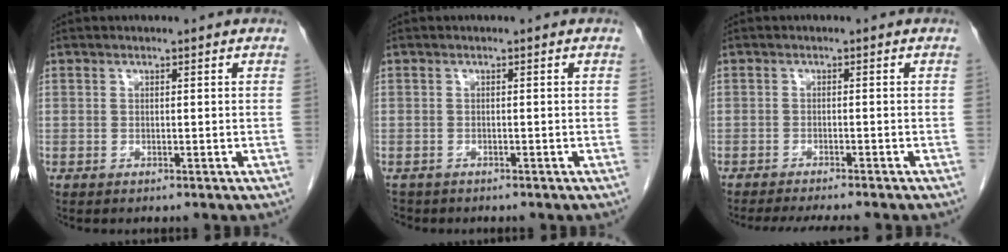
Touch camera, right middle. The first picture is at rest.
{"total": 2.4, "force": [-2.0, 1.3, 0.2], "torque": [-0.009, -0.001, -0.032]}
{"total": 8.0, "force": [-7.0, 0.6, 3.8], "torque": [-0.045, -0.016, -0.101]}